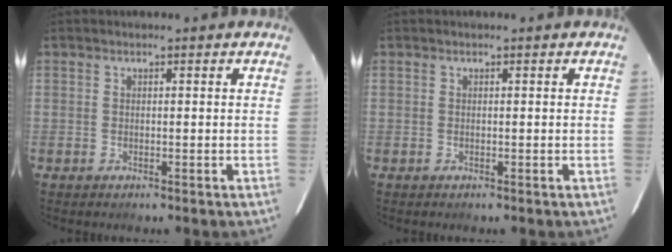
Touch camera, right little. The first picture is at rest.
{"total": 0.0}